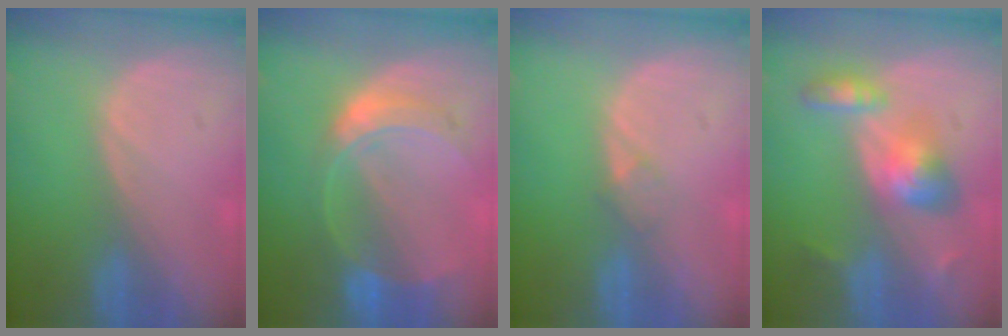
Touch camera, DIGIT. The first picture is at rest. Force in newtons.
{"total": 7.6, "press": 6.6, "slide": 3.7}
{"total": 1.4, "press": 1.4, "slide": 0.1}
{"total": 6.2, "press": 6.0, "slide": 1.5}